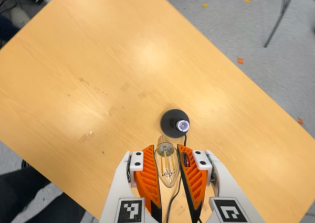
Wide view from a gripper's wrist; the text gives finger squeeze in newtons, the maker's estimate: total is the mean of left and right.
{"total": 13.2, "left": 13.5, "right": 12.9}